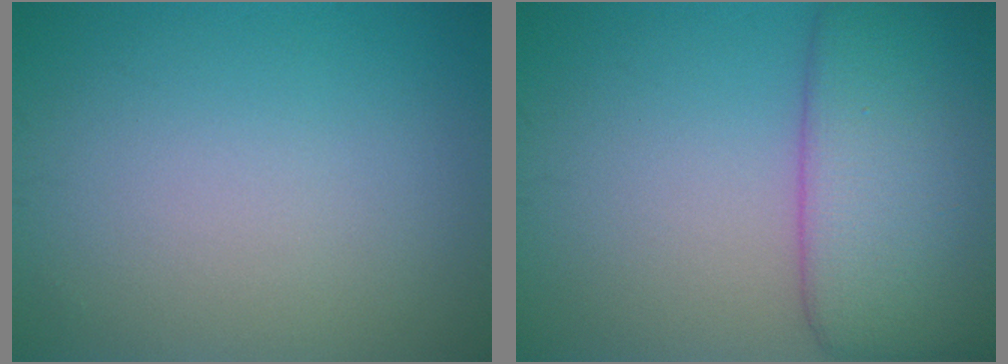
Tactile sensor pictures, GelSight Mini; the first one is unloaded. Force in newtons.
{"total": 8.7, "press": 8.6, "slide": 0.6}